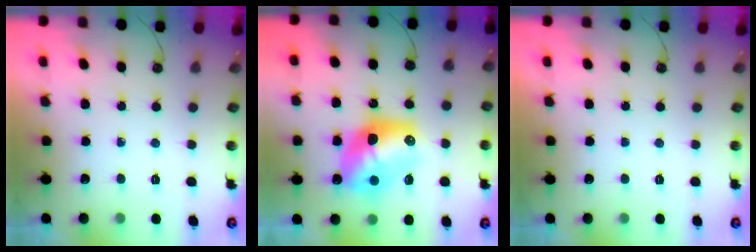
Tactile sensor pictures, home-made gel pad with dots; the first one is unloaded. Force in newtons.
{"total": 14.3, "press": 14.2, "slide": 1.1}
{"total": 0.0}